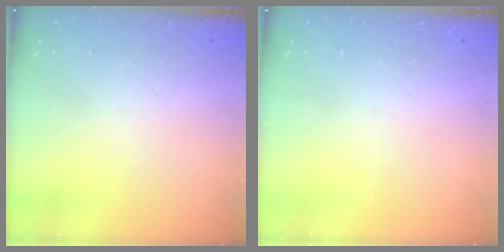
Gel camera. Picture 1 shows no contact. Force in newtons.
{"total": 0.0}